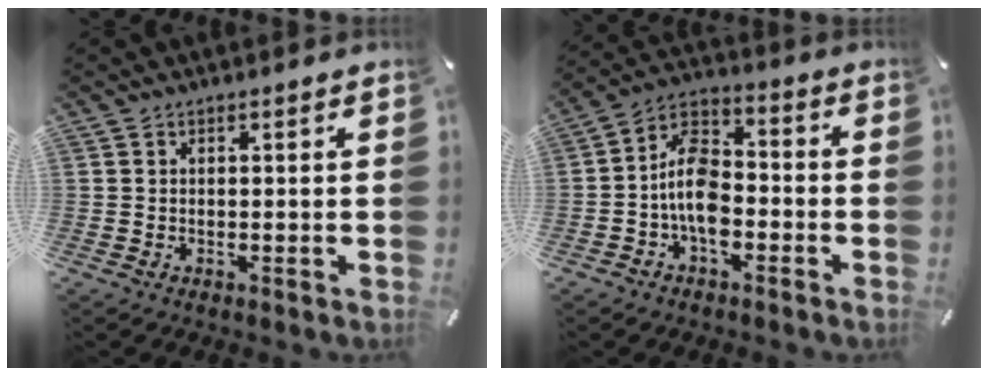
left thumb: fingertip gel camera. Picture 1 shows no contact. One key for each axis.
{"total": 10.7, "fx": -3.6, "fy": 6.6, "fz": 7.6, "tx": -0.156, "ty": 0.020, "tz": -0.065}